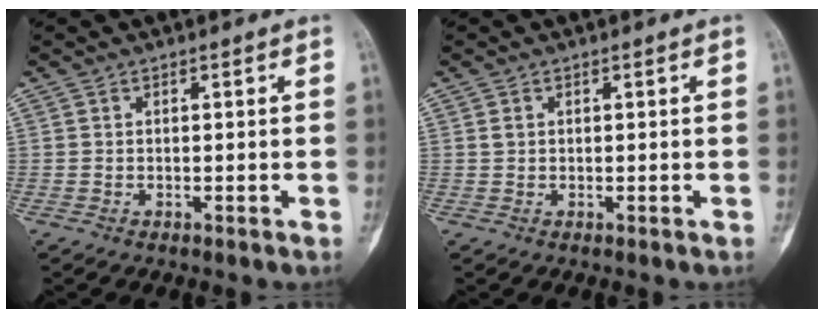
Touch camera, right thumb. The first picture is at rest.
{"total": 0.8, "force": [0.3, 0.6, 0.4], "torque": [-0.005, 0.003, 0.006]}